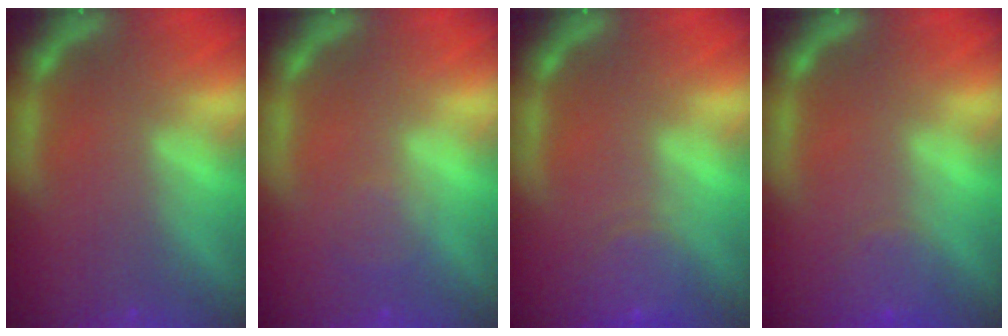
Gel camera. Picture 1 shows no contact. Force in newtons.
{"total": 1.5}
{"total": 3.5}
{"total": 2.4}